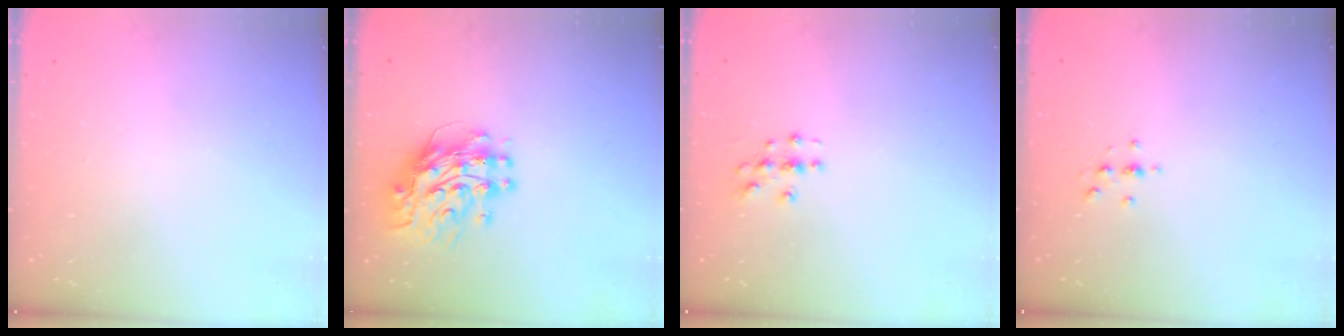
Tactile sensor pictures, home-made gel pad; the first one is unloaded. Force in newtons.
{"total": 12.5, "press": 12.5, "slide": 1.1}
{"total": 3.0, "press": 3.0, "slide": 0.3}
{"total": 2.4, "press": 2.4, "slide": 0.3}